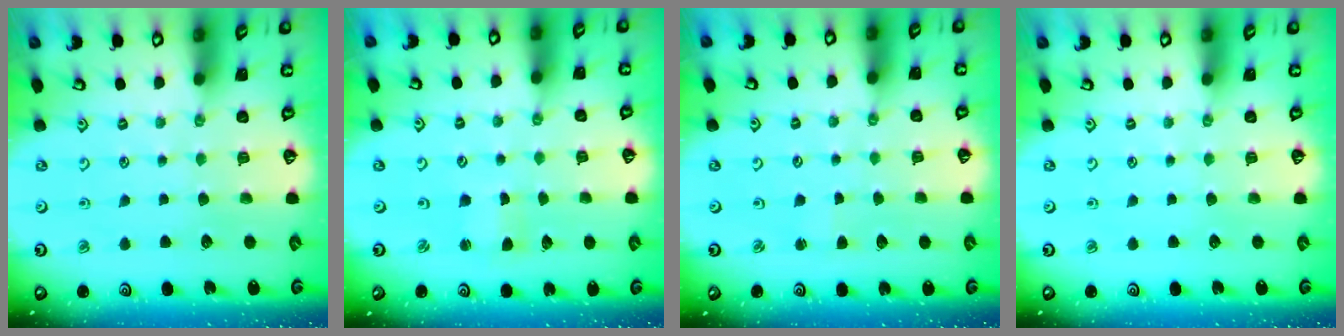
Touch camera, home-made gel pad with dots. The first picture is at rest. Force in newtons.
{"total": 1.2, "press": 1.2, "slide": 0.2}
{"total": 1.1, "press": 1.1, "slide": 0.1}
{"total": 0.0}